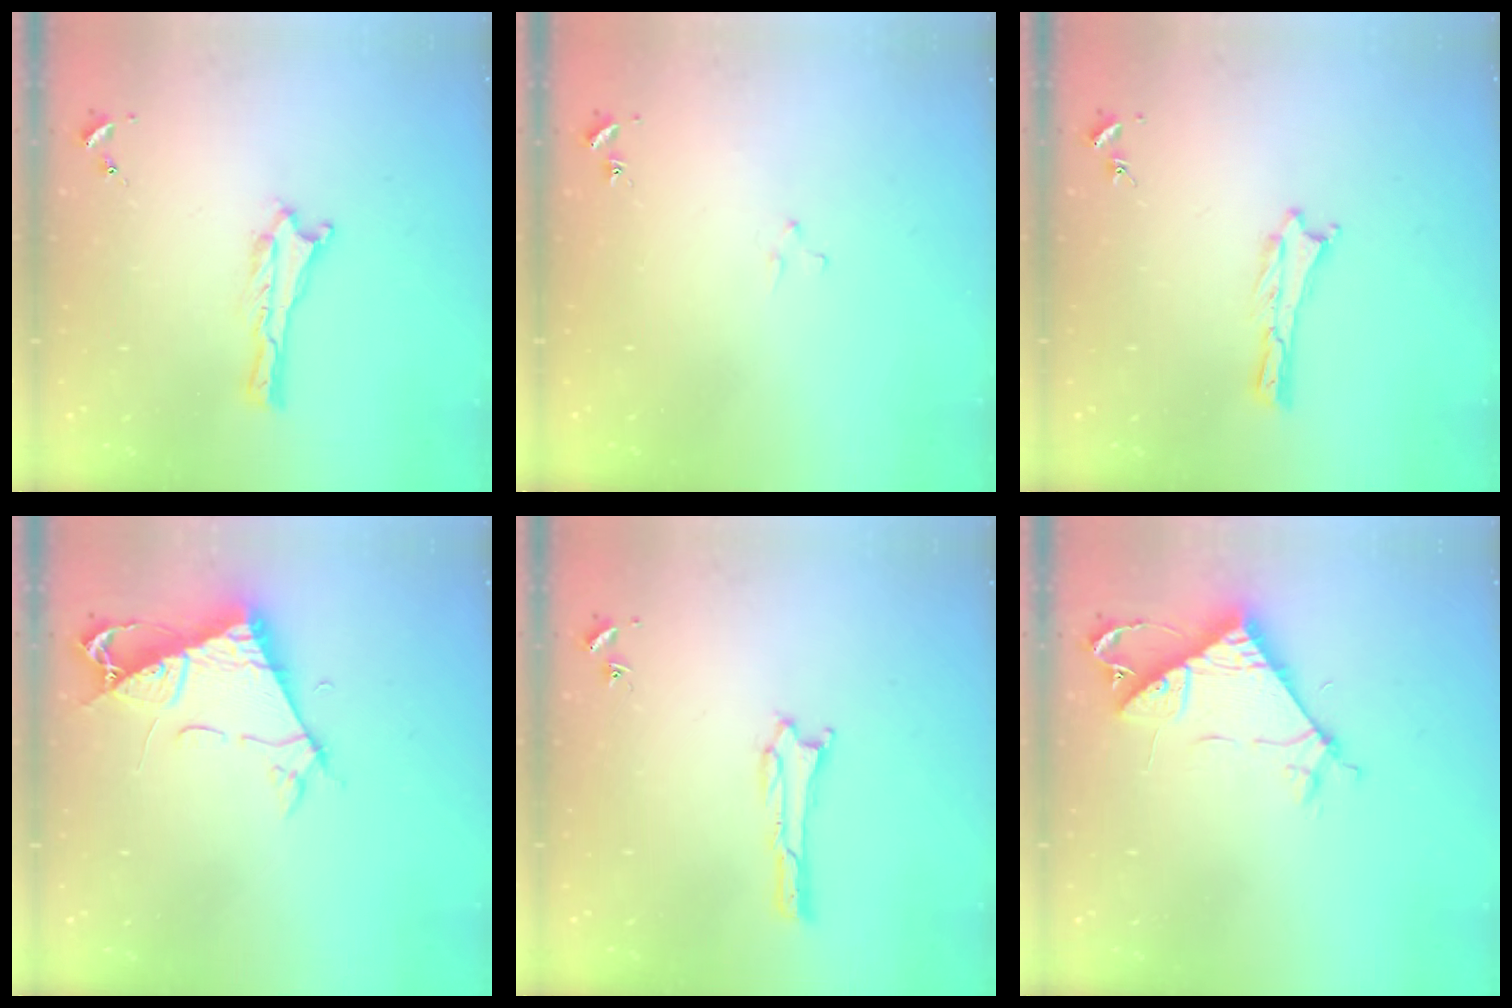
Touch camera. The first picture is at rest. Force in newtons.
{"total": 1.9, "press": 1.9, "slide": 0.1}
{"total": 0.0}
{"total": 7.0, "press": 7.0, "slide": 0.8}
{"total": 0.8, "press": 0.8, "slide": 0.2}
{"total": 7.8, "press": 7.8, "slide": 0.7}